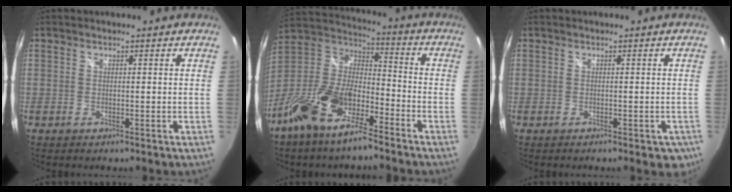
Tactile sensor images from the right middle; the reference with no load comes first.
{"total": 17.7, "force": [-11.1, 6.7, 12.1], "torque": [-0.251, -0.009, -0.218]}
{"total": 4.7, "force": [-2.8, 2.3, 3.0], "torque": [-0.038, -0.009, -0.030]}